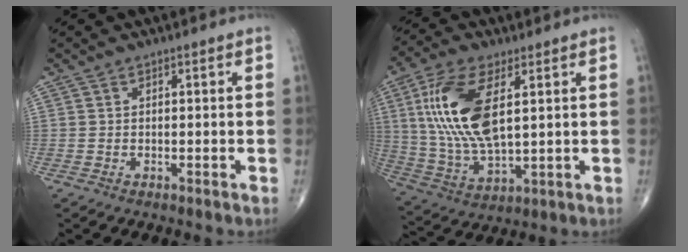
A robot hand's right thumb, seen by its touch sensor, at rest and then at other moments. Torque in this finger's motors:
{"motor_torque": [0.07, 2.76, 1.91, 0.25, 0.66]}